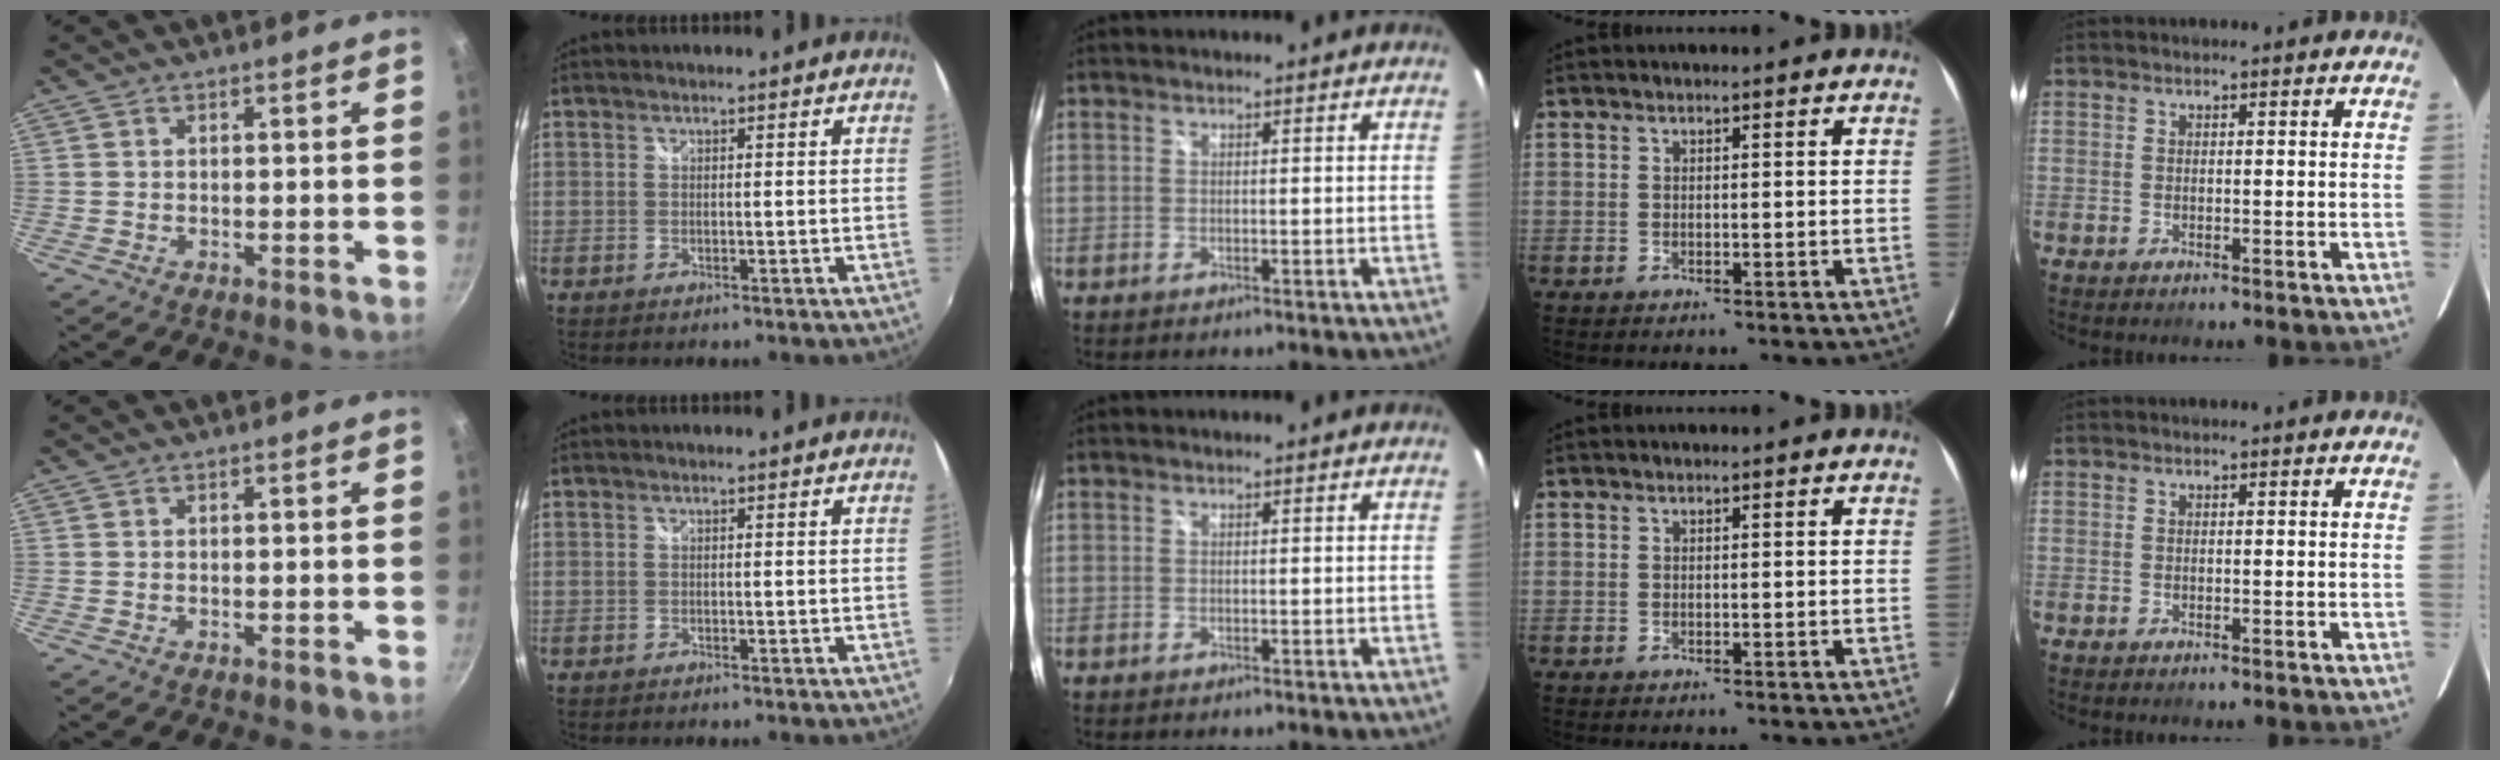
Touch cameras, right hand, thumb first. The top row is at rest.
{}